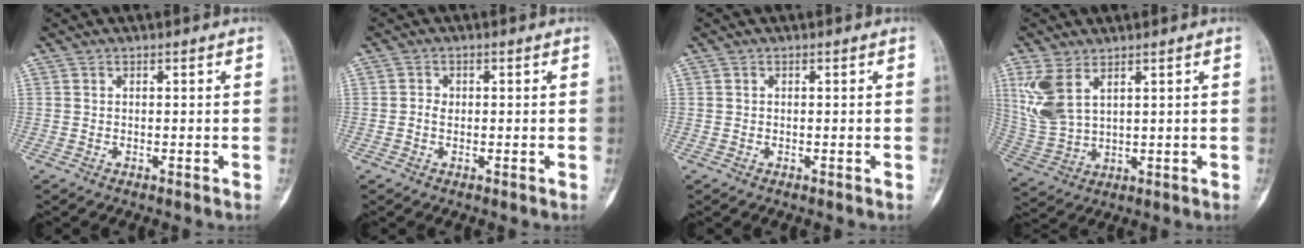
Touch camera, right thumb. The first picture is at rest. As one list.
[{"total": 1.3, "force": [-0.2, 1.2, 0.6], "torque": [-0.005, 0.005, -0.005]}, {"total": 0.0}, {"total": 8.9, "force": [4.3, 4.8, 6.2], "torque": [-0.134, -0.006, 0.100]}]